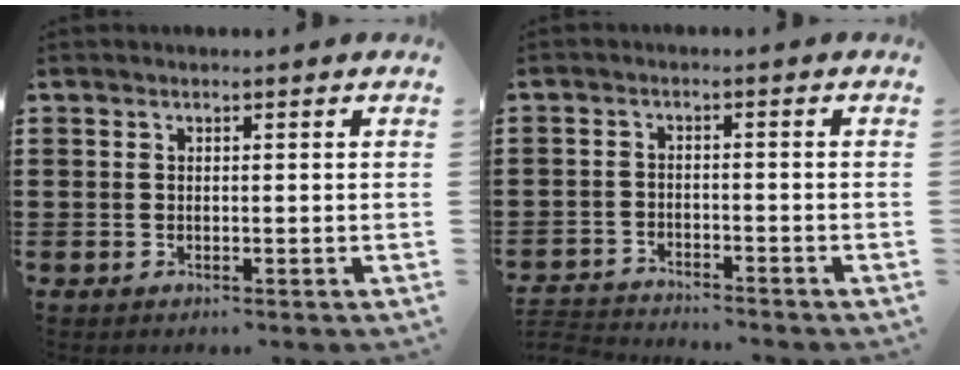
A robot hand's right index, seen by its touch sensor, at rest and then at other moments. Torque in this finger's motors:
{"motor_torque": [-1.17, 0.97, -1.05, -0.21]}